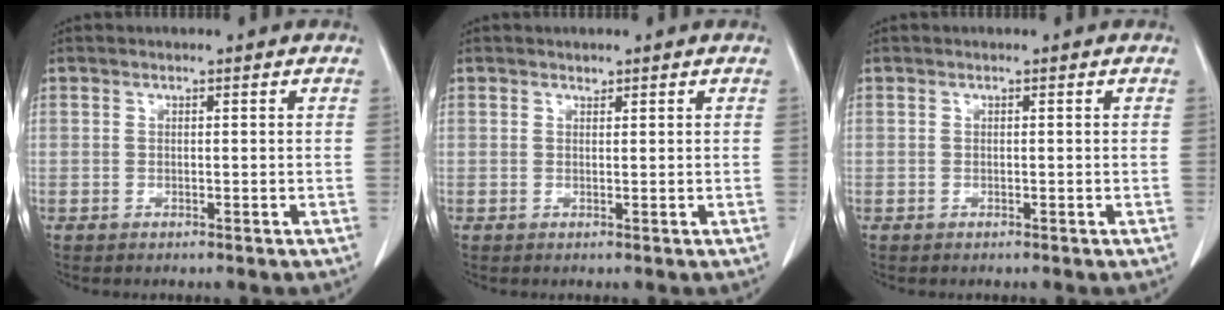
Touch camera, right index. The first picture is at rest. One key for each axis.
{"total": 1.0, "fx": 0.8, "fy": 0.6, "fz": 0.2, "tx": -0.001, "ty": 0.001, "tz": 0.013}
{"total": 0.0}